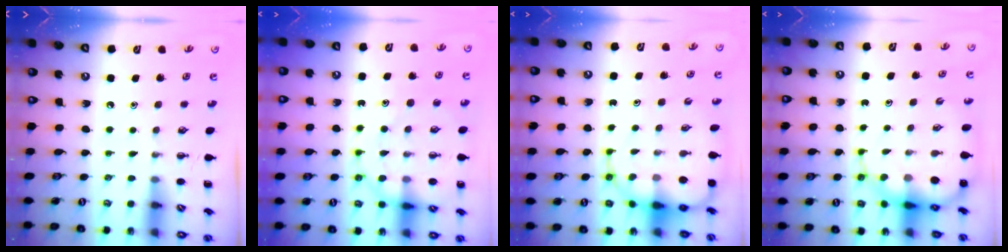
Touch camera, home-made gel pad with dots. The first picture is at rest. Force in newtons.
{"total": 16.3, "press": 16.1, "slide": 2.0}
{"total": 12.2, "press": 11.8, "slide": 3.3}
{"total": 11.8, "press": 11.2, "slide": 3.5}